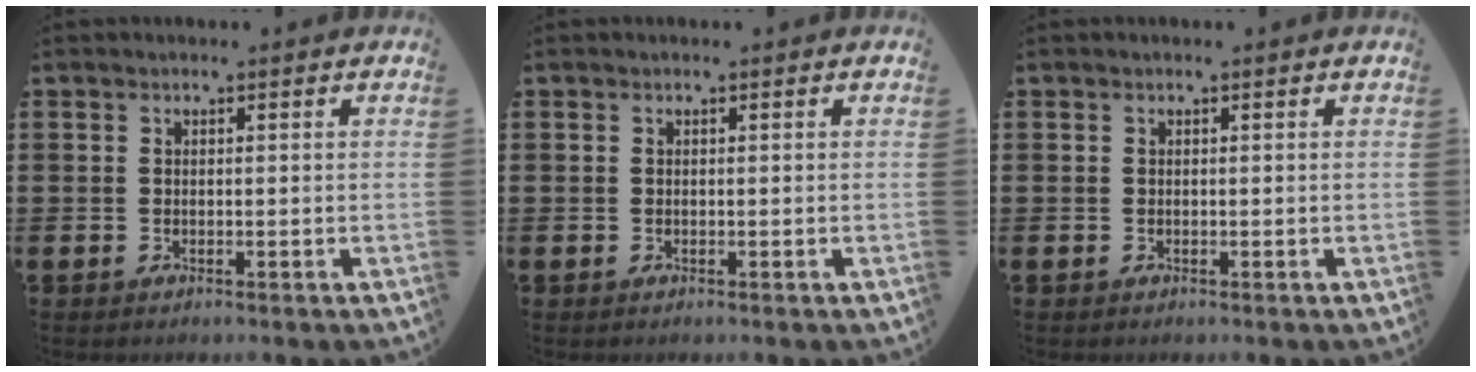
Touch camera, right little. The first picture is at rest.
{"total": 0.0}
{"total": 0.0}